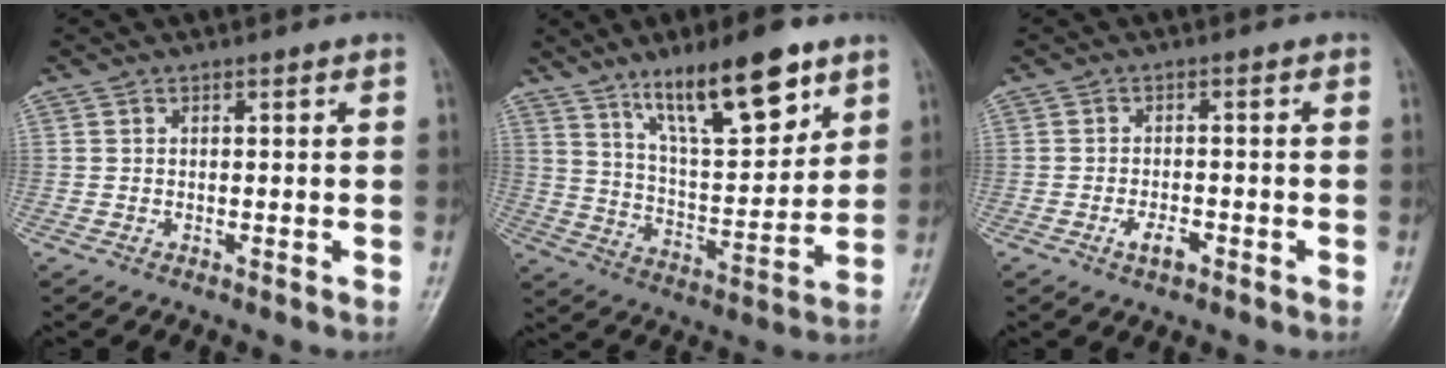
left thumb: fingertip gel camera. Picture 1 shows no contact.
{"total": 17.6, "force": [10.9, 5.4, 12.7], "torque": [-0.178, -0.055, 0.191]}
{"total": 3.0, "force": [-1.8, 1.3, 2.0], "torque": [-0.032, 0.007, -0.029]}